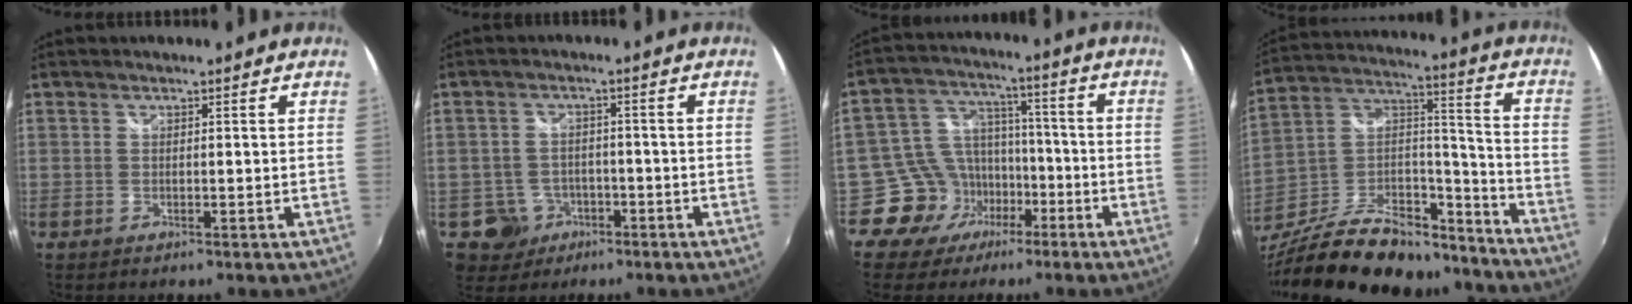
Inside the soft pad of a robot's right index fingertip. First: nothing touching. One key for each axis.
{"total": 6.3, "fx": -2.8, "fy": 5.6, "fz": 0.9, "tx": -0.036, "ty": 0.011, "tz": -0.032}
{"total": 10.6, "fx": -5.8, "fy": 8.8, "fz": 1.0, "tx": -0.030, "ty": 0.045, "tz": -0.090}
{"total": 27.8, "fx": -20.7, "fy": 12.0, "fz": 14.3, "tx": -0.275, "ty": 0.034, "tz": -0.312}